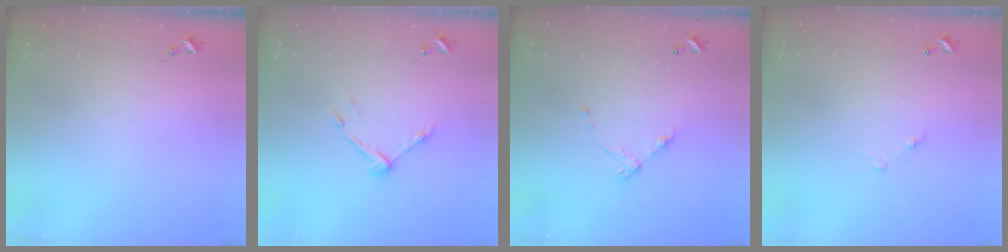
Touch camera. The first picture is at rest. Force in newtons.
{"total": 8.7, "press": 8.7, "slide": 0.5}
{"total": 5.9, "press": 5.9, "slide": 0.4}
{"total": 4.9, "press": 4.9, "slide": 0.3}